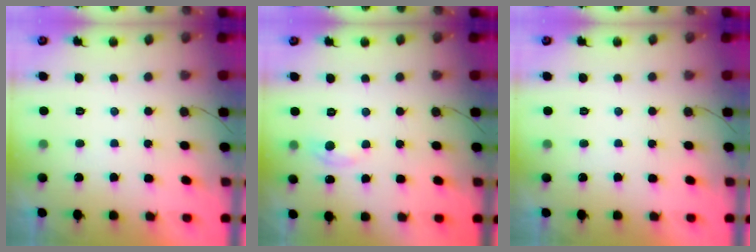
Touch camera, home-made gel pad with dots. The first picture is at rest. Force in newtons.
{"total": 4.3, "press": 4.3, "slide": 0.6}
{"total": 0.0}